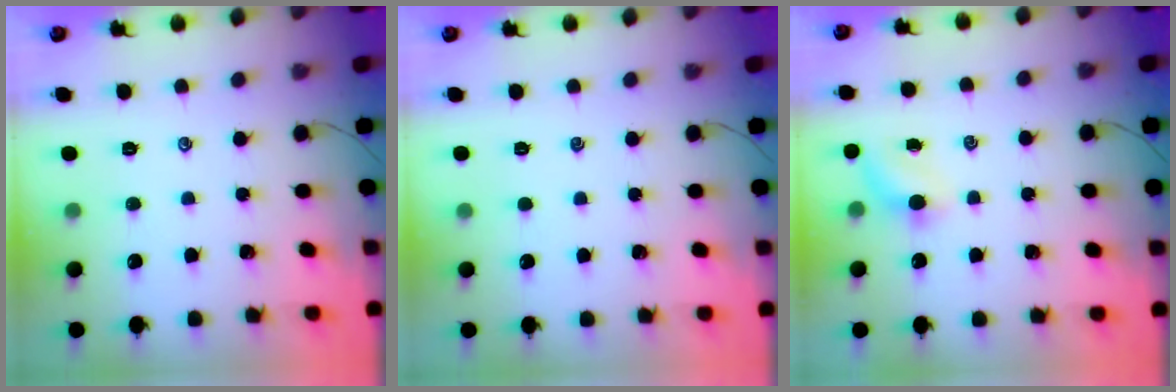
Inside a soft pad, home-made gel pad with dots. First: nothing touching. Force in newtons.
{"total": 0.0}
{"total": 4.5, "press": 4.3, "slide": 1.3}